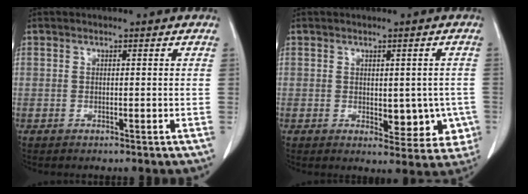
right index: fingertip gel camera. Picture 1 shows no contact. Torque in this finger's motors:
{"motor_torque": [0.24, 0.25, 0.23, 0.05]}